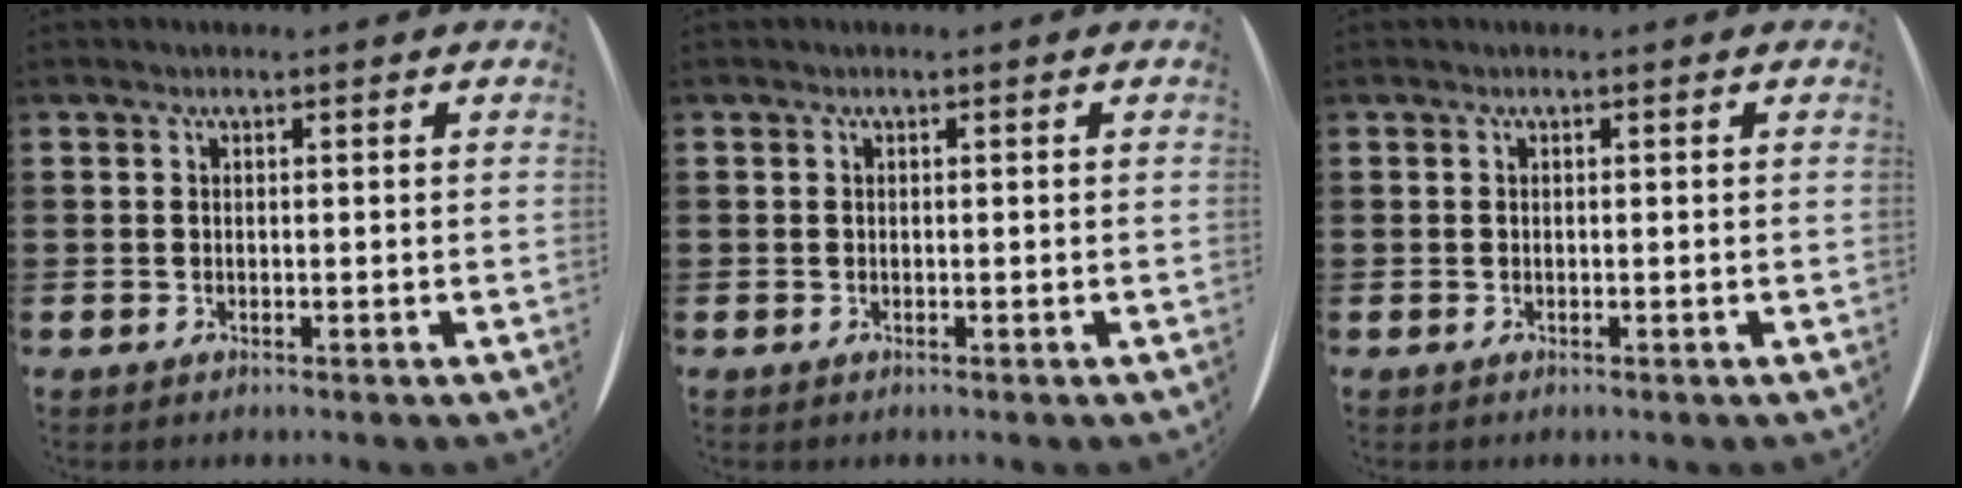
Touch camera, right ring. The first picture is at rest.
{"total": 0.0}
{"total": 0.0}